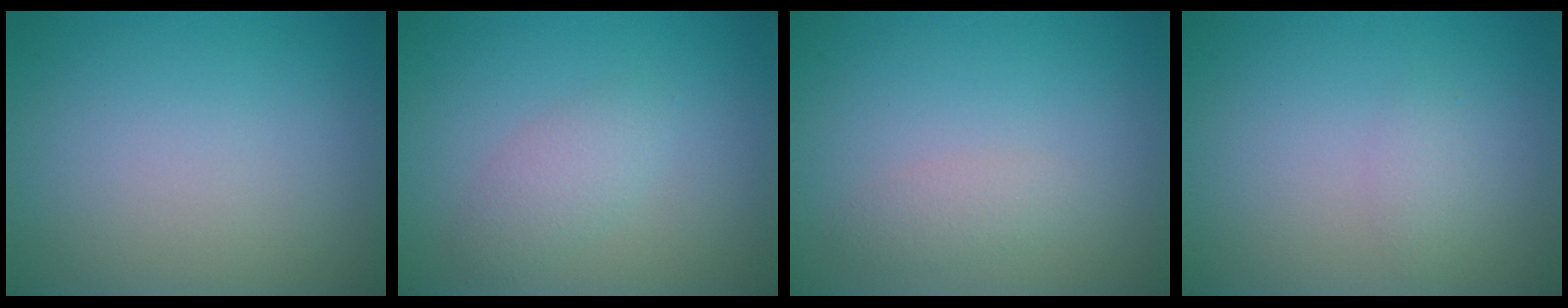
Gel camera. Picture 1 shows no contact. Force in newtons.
{"total": 2.1, "press": 2.1, "slide": 0.1}
{"total": 1.2, "press": 1.2, "slide": 0.0}
{"total": 1.0, "press": 1.0, "slide": 0.2}